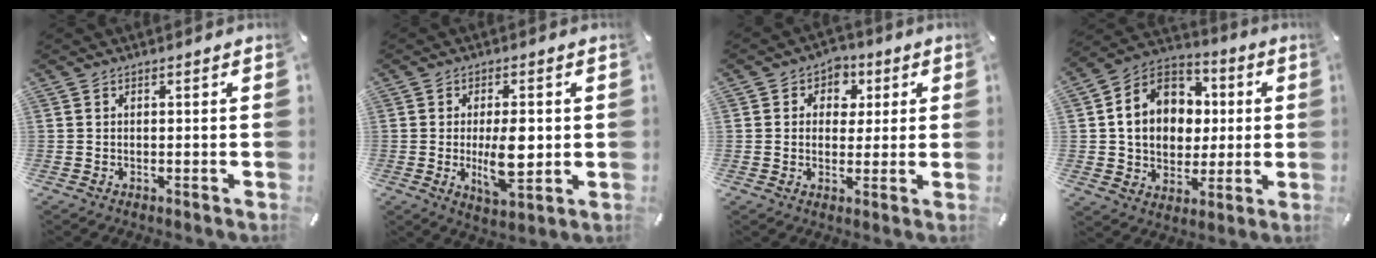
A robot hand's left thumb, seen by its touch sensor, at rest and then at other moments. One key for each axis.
{"total": 9.7, "fx": -0.1, "fy": 4.2, "fz": 8.8, "tx": -0.160, "ty": -0.019, "tz": -0.007}
{"total": 6.1, "fx": 1.0, "fy": 5.5, "fz": 2.6, "tx": -0.034, "ty": 0.002, "tz": 0.011}
{"total": 14.0, "fx": 1.3, "fy": 12.4, "fz": 6.4, "tx": -0.121, "ty": -0.003, "tz": 0.026}